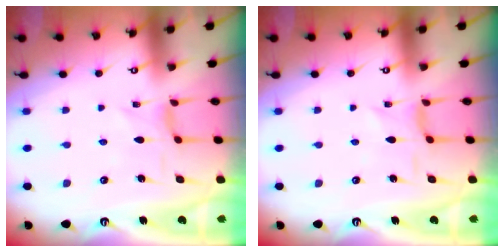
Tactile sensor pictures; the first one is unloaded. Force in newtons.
{"total": 0.6, "press": 0.6, "slide": 0.2}